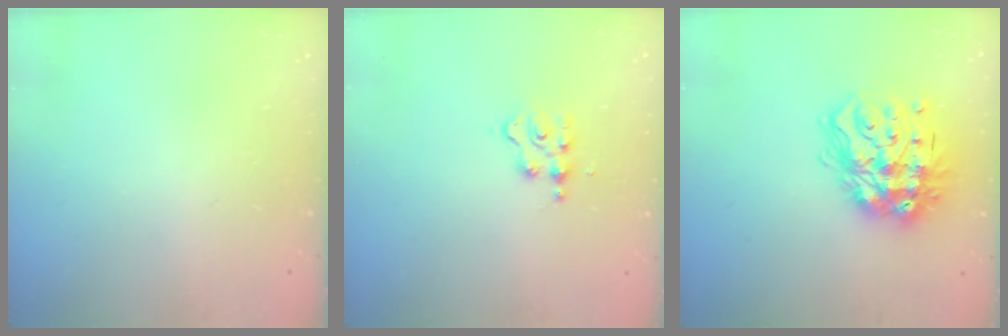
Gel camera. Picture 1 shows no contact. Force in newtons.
{"total": 2.6, "press": 2.6, "slide": 0.3}
{"total": 19.2, "press": 19.1, "slide": 1.6}